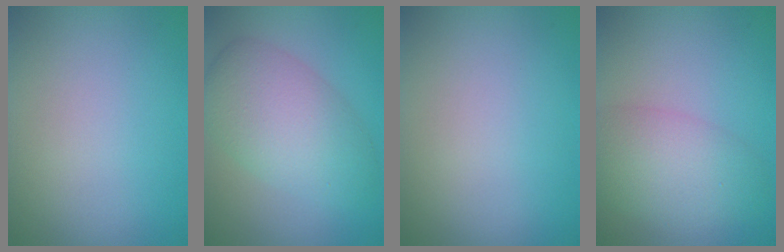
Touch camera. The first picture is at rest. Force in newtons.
{"total": 7.0, "press": 7.0, "slide": 0.2}
{"total": 0.0}
{"total": 5.4, "press": 5.4, "slide": 0.3}